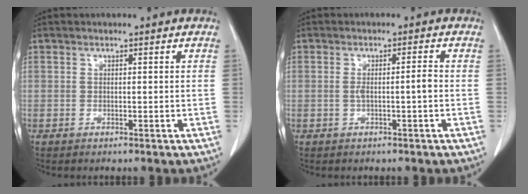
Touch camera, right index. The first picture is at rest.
{"total": 2.6, "force": [-0.4, 0.0, 2.5], "torque": [-0.047, 0.005, -0.005]}